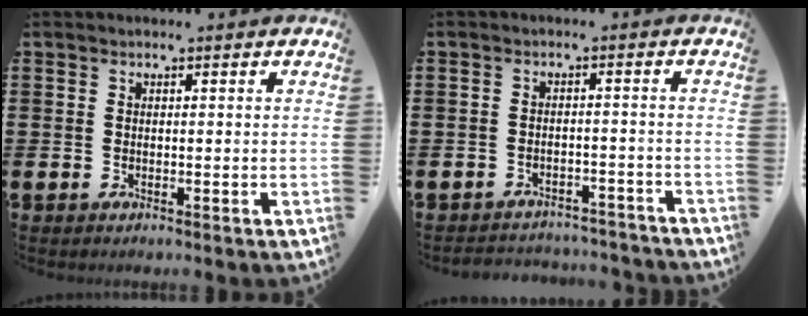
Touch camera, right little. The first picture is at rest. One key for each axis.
{"total": 2.4, "fx": -2.4, "fy": 0.2, "fz": -0.3, "tx": -0.003, "ty": 0.003, "tz": -0.054}